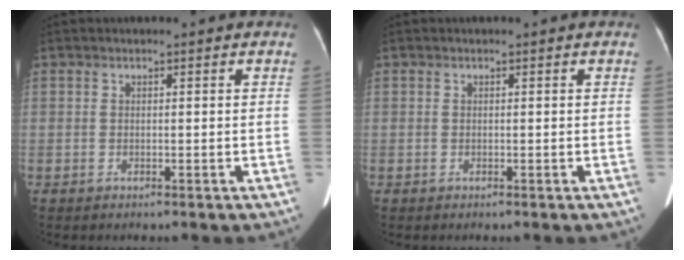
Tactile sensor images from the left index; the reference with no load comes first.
{"total": 0.0}